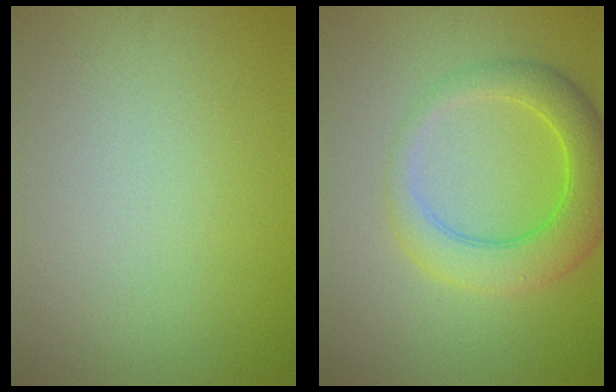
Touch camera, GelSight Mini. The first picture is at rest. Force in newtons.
{"total": 5.6, "press": 5.6, "slide": 0.2}